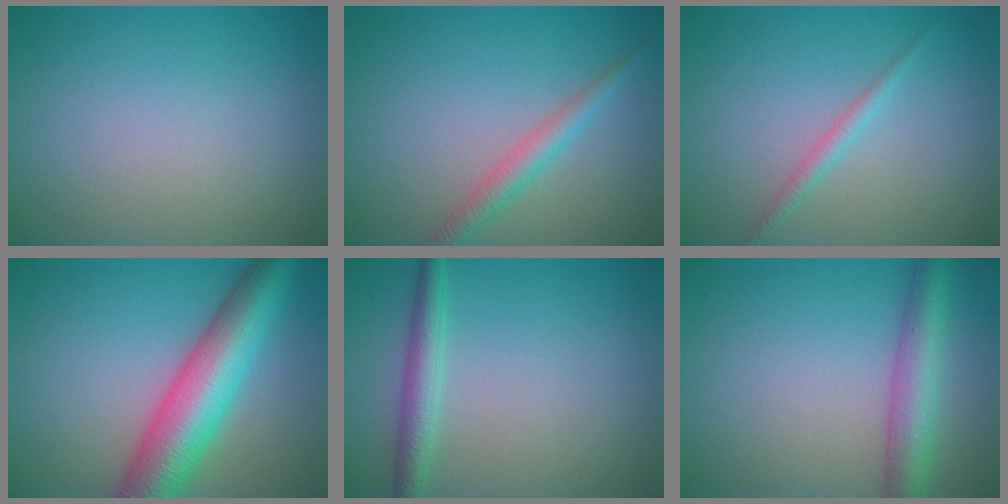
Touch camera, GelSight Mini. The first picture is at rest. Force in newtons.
{"total": 2.5, "press": 2.5, "slide": 0.1}
{"total": 1.4, "press": 1.4, "slide": 0.0}
{"total": 9.5, "press": 9.5, "slide": 0.2}
{"total": 2.6, "press": 2.6, "slide": 0.1}
{"total": 4.9, "press": 4.9, "slide": 0.2}